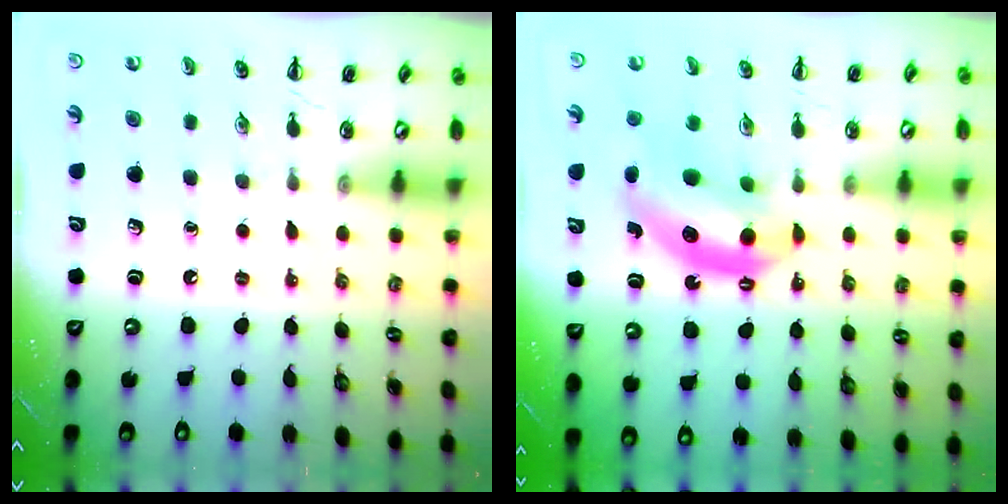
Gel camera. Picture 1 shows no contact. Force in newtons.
{"total": 10.9, "press": 10.5, "slide": 2.8}